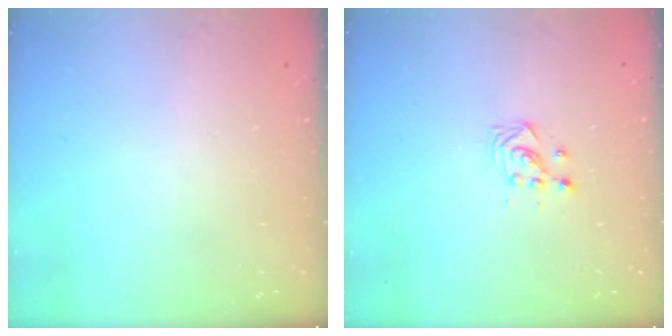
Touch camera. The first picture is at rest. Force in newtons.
{"total": 2.9, "press": 2.9, "slide": 0.3}